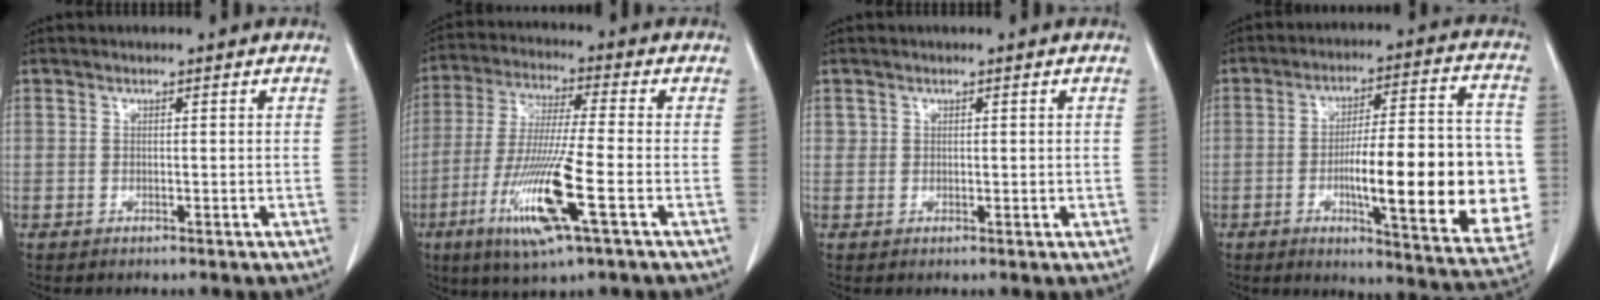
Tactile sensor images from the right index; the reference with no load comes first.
{"total": 13.8, "force": [-5.1, 0.3, 12.8], "torque": [-0.265, -0.026, -0.097]}
{"total": 1.0, "force": [0.4, 0.9, 0.3], "torque": [0.006, 0.002, 0.006]}
{"total": 21.4, "force": [-3.7, 4.0, 20.8], "torque": [-0.243, 0.016, -0.040]}